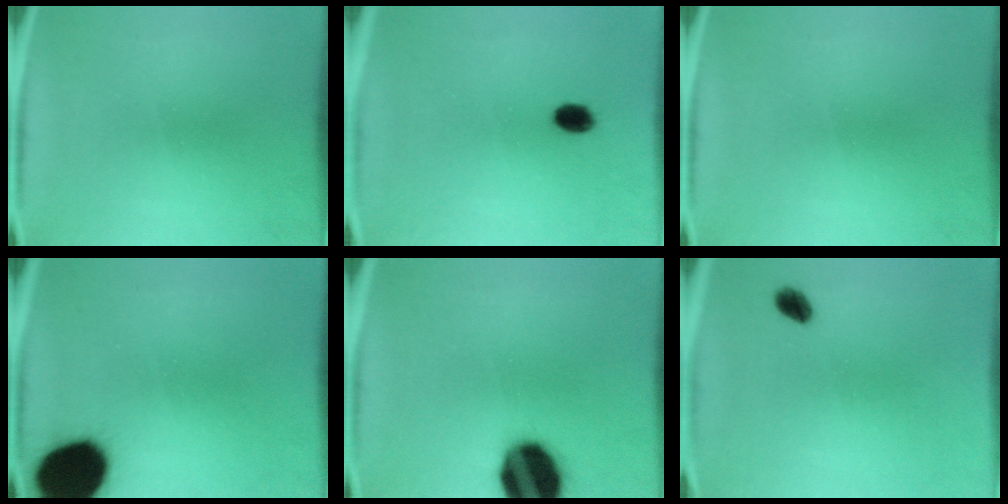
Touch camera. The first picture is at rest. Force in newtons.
{"total": 3.3}
{"total": 0.0}
{"total": 18.1}
{"total": 18.6}
{"total": 2.8}